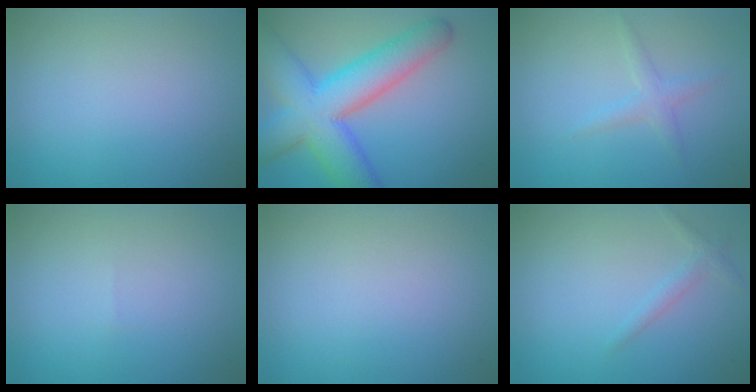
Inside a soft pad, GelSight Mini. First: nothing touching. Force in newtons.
{"total": 10.3, "press": 10.2, "slide": 0.4}
{"total": 1.5, "press": 1.5, "slide": 0.1}
{"total": 0.0}
{"total": 0.0}
{"total": 1.1, "press": 1.1, "slide": 0.0}